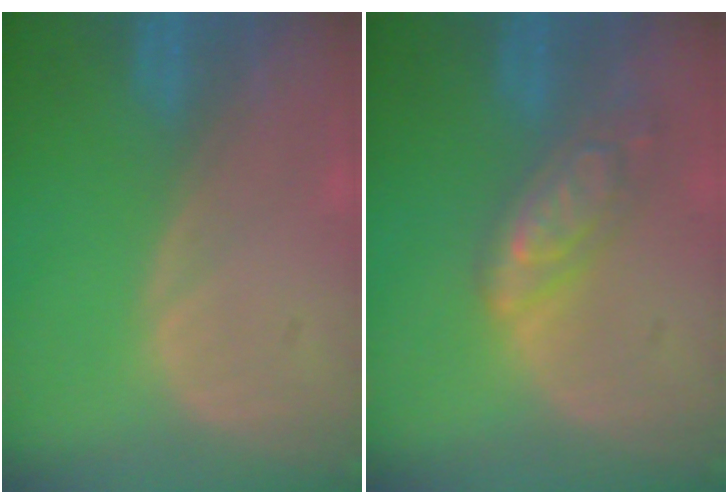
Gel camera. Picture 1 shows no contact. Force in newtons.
{"total": 6.4, "press": 5.7, "slide": 3.0}